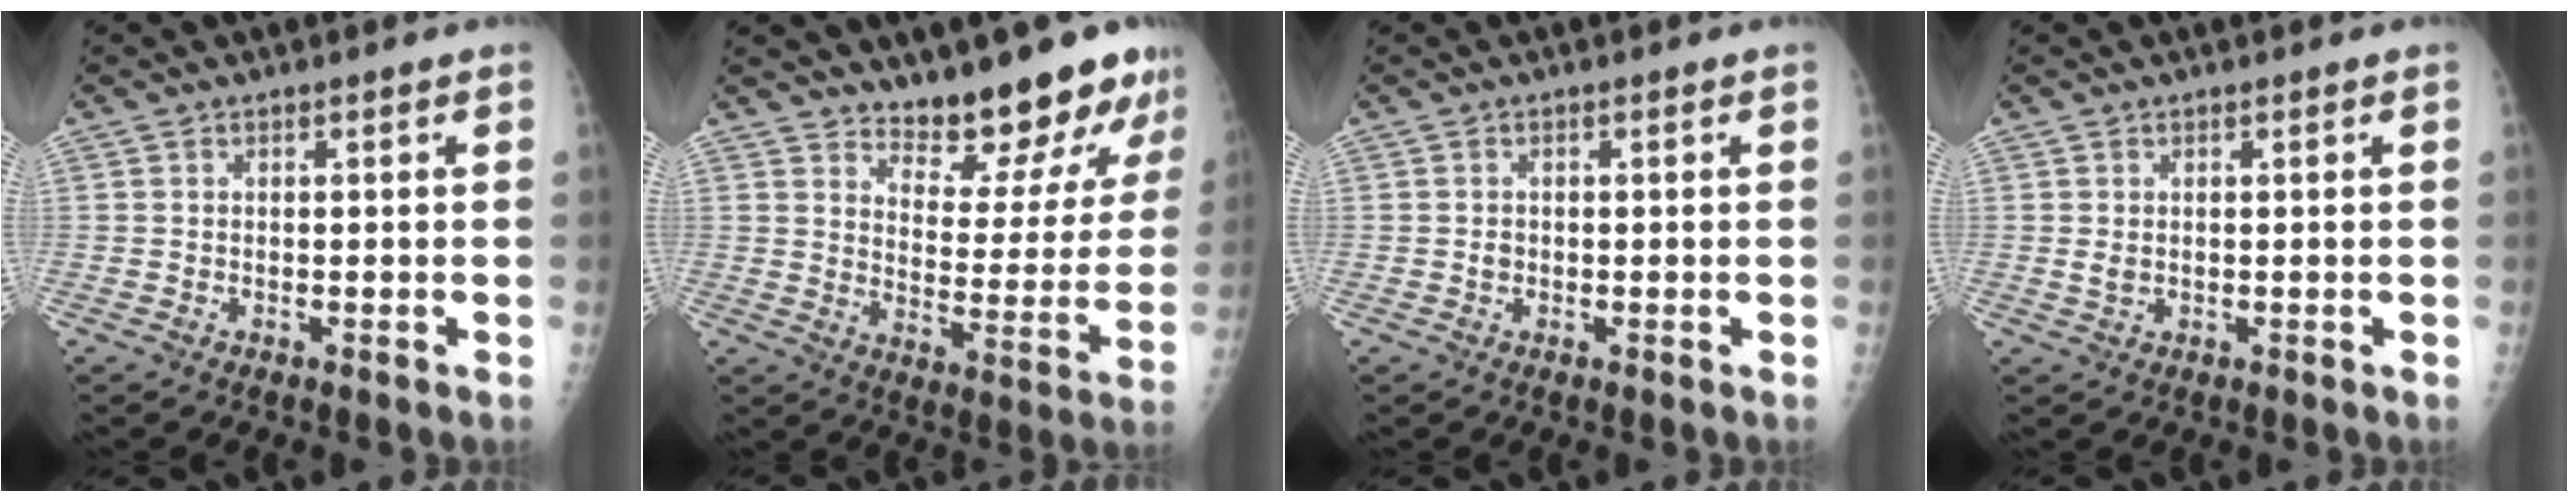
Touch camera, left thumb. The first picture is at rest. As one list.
[{"total": 14.6, "force": [12.8, 3.8, 5.8], "torque": [-0.037, -0.110, 0.185]}, {"total": 1.0, "force": [-0.1, 0.9, 0.5], "torque": [-0.005, 0.003, -0.001]}, {"total": 1.4, "force": [0.3, 1.0, 1.0], "torque": [-0.015, -0.003, 0.008]}]